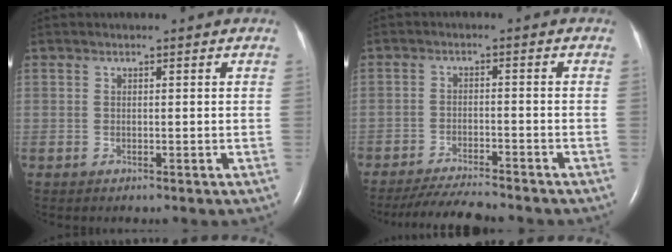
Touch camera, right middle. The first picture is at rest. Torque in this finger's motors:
{"motor_torque": [0.00, 0.00, 0.07, 0.04]}